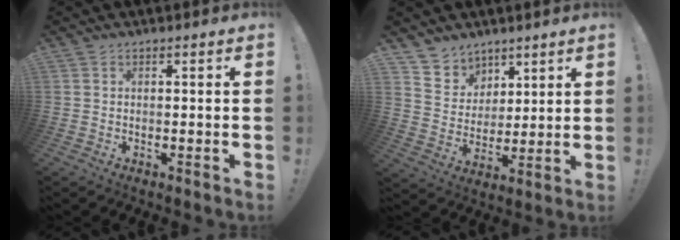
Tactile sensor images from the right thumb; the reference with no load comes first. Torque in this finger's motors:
{"motor_torque": [0.00, 0.01, 0.03, 0.05, 0.01]}